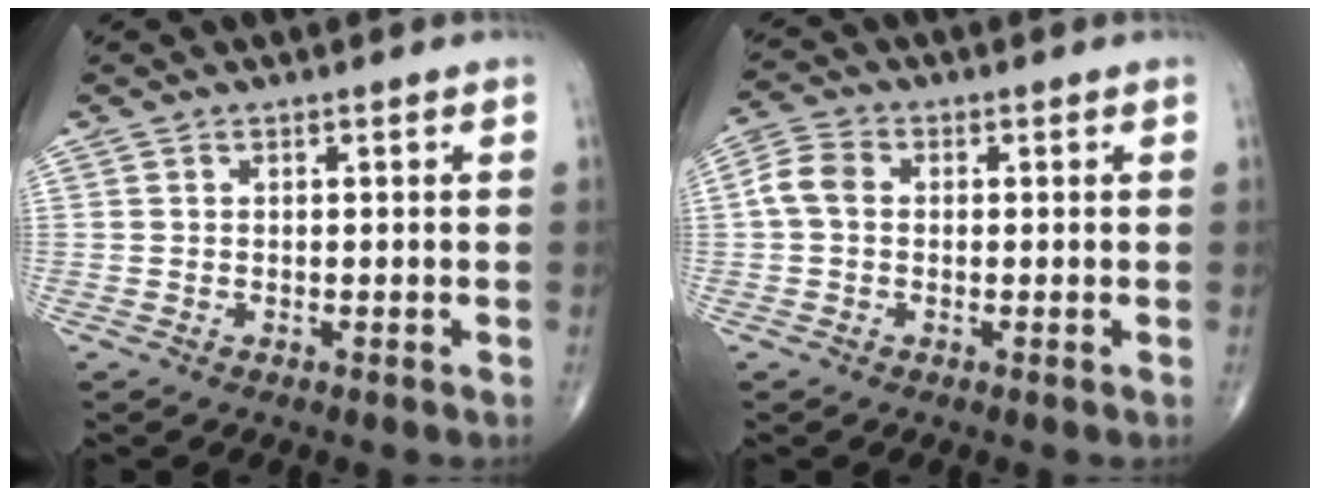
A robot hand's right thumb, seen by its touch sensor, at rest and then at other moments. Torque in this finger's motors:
{"motor_torque": [0.00, 0.07, 0.09, -0.03, 0.03]}